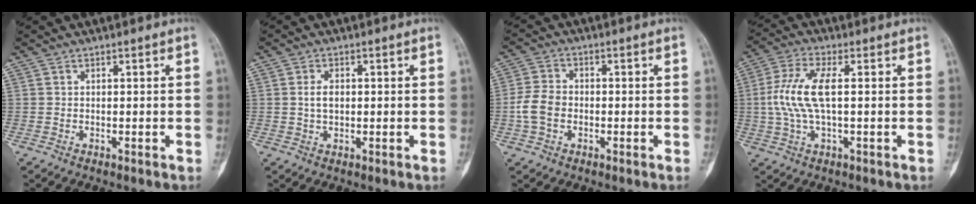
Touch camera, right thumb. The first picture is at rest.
{"total": 3.0, "force": [0.3, 1.9, 2.4], "torque": [-0.041, 0.002, 0.007]}
{"total": 5.9, "force": [-1.2, 4.3, 3.9], "torque": [-0.081, 0.016, -0.028]}
{"total": 9.8, "force": [0.5, 3.6, 9.1], "torque": [-0.215, 0.013, 0.010]}